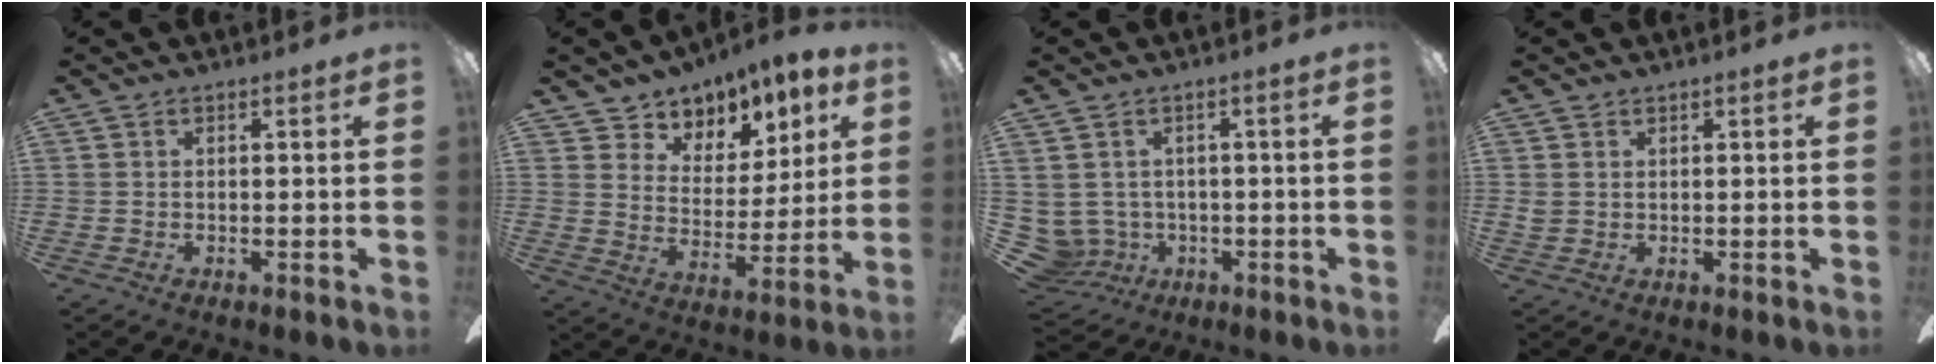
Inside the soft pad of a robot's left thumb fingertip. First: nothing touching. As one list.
[{"total": 8.3, "force": [6.4, 5.2, 0.9], "torque": [-0.020, -0.062, 0.119]}, {"total": 5.3, "force": [0.1, 5.2, 1.0], "torque": [-0.071, -0.009, 0.004]}, {"total": 1.2, "force": [0.7, 1.0, 0.2], "torque": [-0.005, 0.003, 0.012]}]